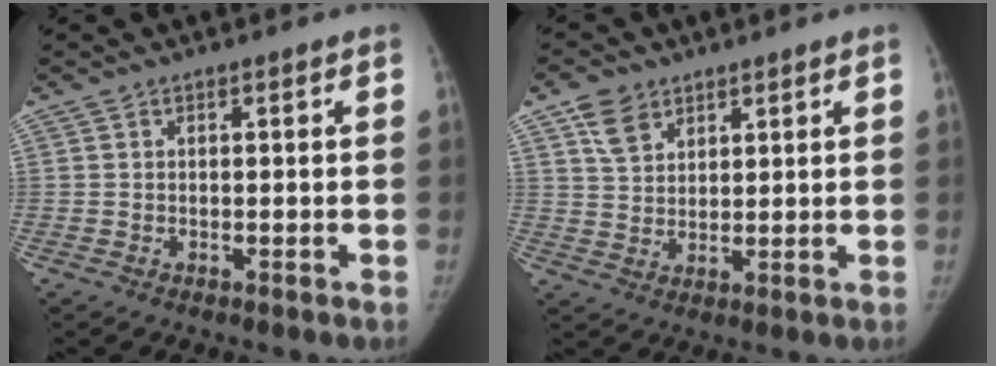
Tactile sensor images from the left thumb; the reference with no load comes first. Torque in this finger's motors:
{"motor_torque": [0.95, 0.98, 0.82, -0.56, 0.22]}